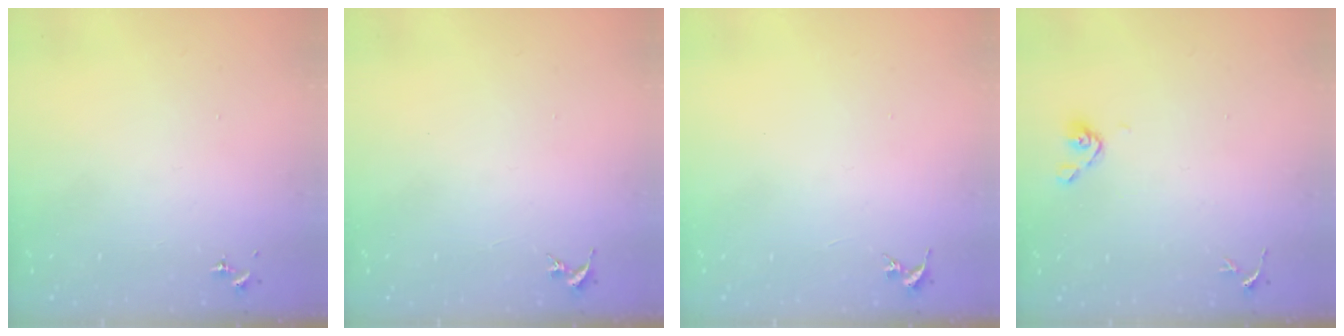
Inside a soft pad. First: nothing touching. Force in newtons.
{"total": 0.0}
{"total": 0.0}
{"total": 5.9, "press": 5.4, "slide": 2.4}